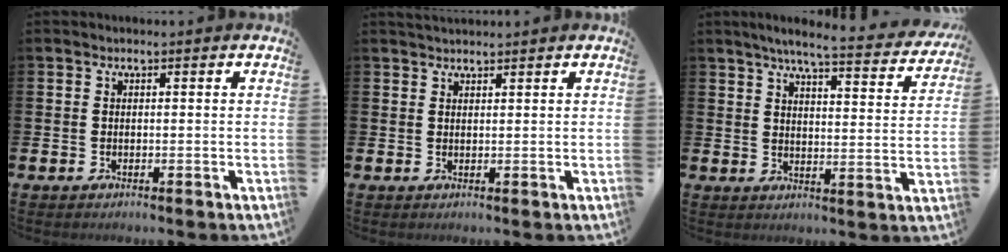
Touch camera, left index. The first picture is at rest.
{"total": 1.6, "force": [1.5, 0.2, 0.2], "torque": [-0.001, -0.001, 0.028]}
{"total": 6.1, "force": [5.5, 0.3, 2.7], "torque": [-0.057, -0.036, 0.088]}